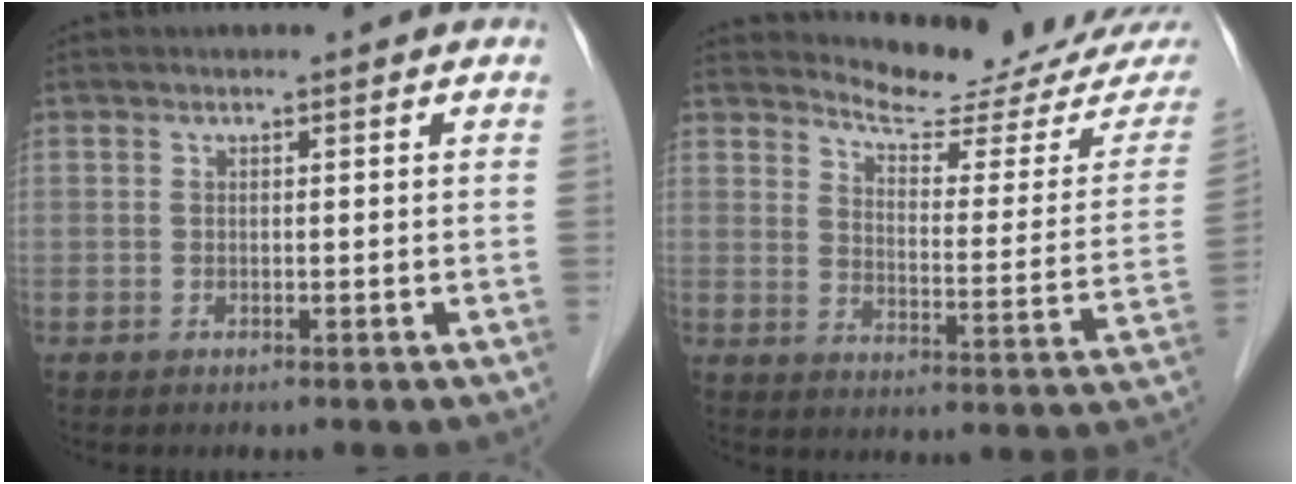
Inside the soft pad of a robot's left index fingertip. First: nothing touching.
{"total": 15.2, "force": [14.7, 1.2, 3.6], "torque": [-0.045, -0.084, 0.175]}